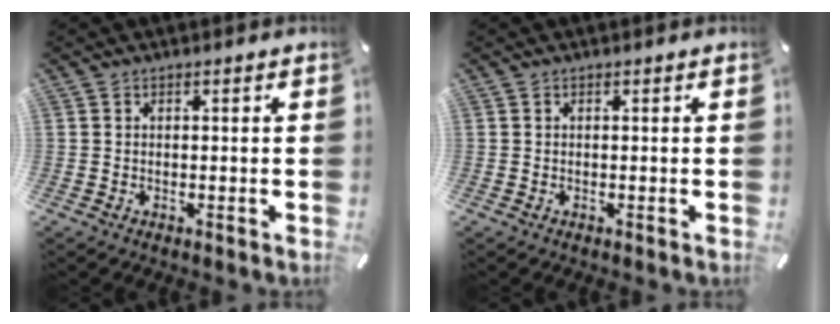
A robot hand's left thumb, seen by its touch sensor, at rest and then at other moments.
{"total": 0.0}